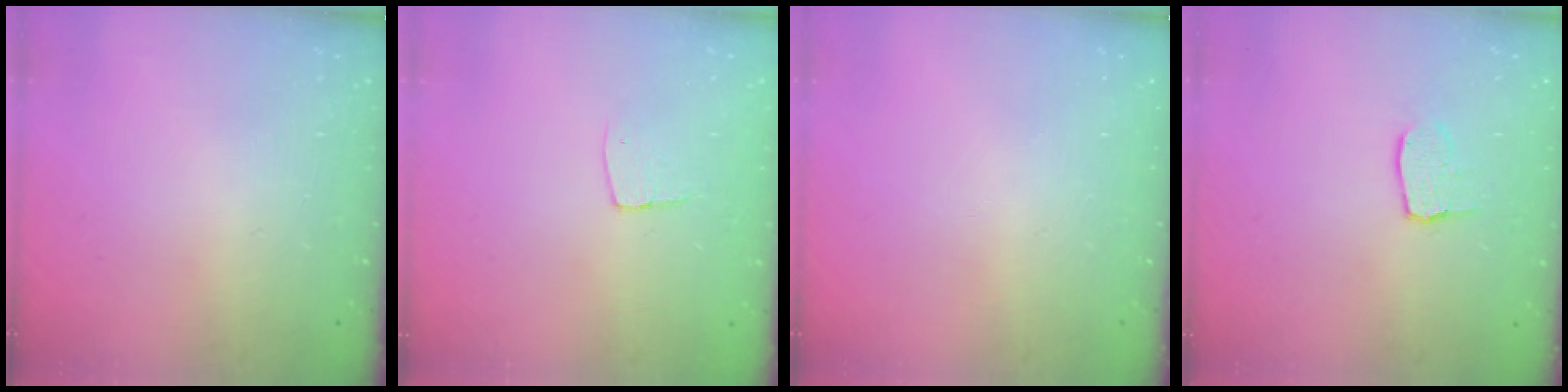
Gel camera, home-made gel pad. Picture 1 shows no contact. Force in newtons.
{"total": 4.8, "press": 4.8, "slide": 0.3}
{"total": 0.0}
{"total": 6.1, "press": 6.0, "slide": 0.4}